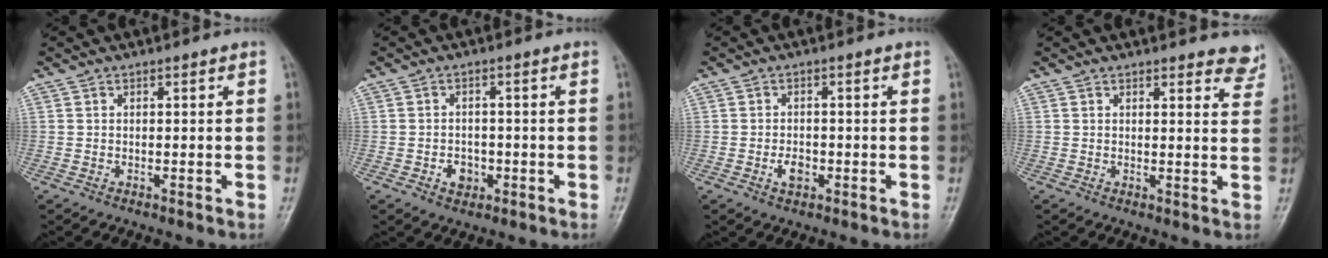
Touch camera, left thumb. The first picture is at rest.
{"total": 3.3, "force": [-1.2, 2.6, 1.6], "torque": [-0.011, 0.007, -0.015]}
{"total": 2.8, "force": [-0.9, 1.8, 1.9], "torque": [-0.029, 0.003, -0.015]}
{"total": 5.6, "force": [5.2, 1.5, 1.4], "torque": [0.012, -0.031, 0.039]}